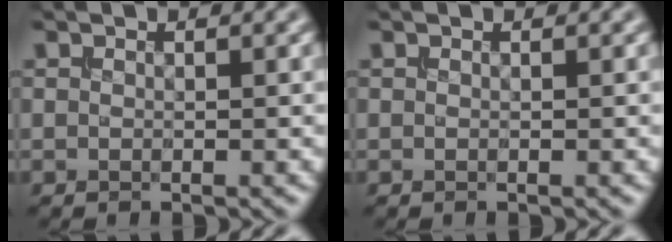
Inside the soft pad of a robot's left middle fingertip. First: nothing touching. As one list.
[{"total": 0.0}]